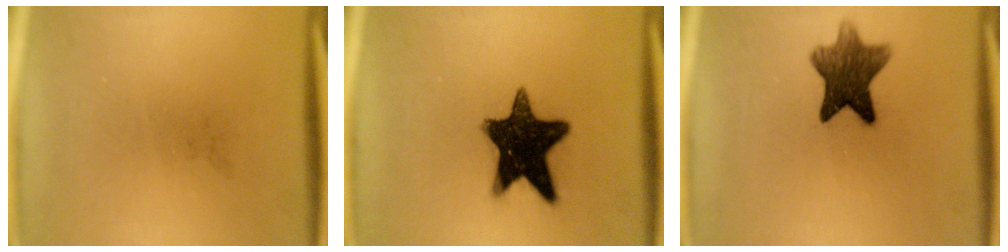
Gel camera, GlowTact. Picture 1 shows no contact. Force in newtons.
{"total": 15.1}
{"total": 8.9}